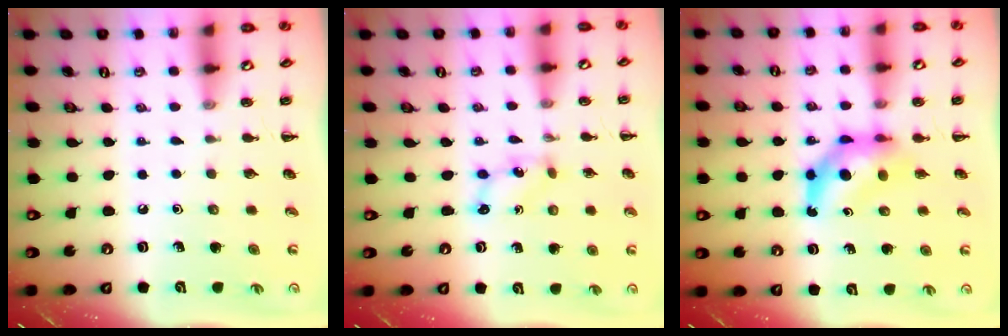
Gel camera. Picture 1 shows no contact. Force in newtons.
{"total": 1.8, "press": 1.8, "slide": 0.3}
{"total": 7.2, "press": 7.0, "slide": 1.7}